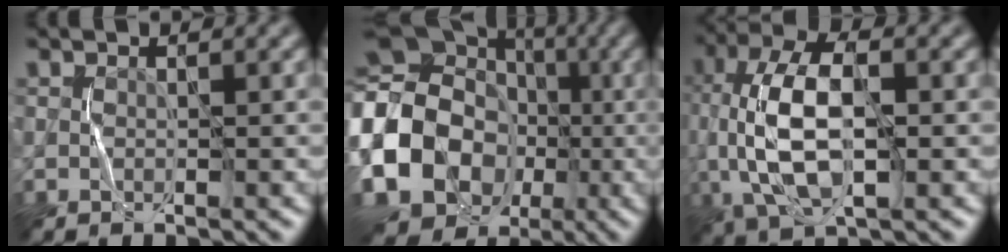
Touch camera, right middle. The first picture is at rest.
{"total": 22.3, "force": [-4.8, 19.5, 9.8], "torque": [-0.193, -0.010, -0.118]}
{"total": 9.3, "force": [-0.5, 4.6, 8.1], "torque": [-0.171, 0.006, -0.013]}